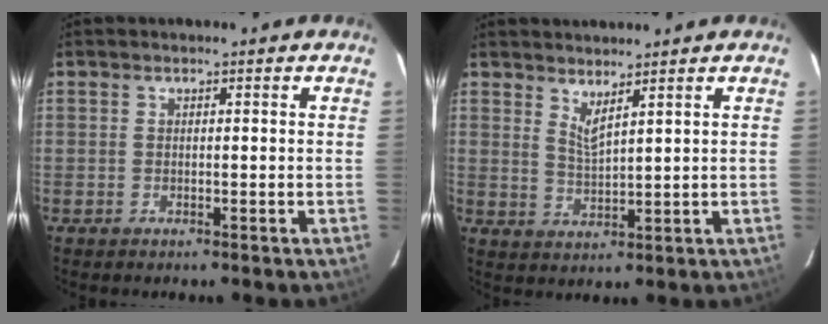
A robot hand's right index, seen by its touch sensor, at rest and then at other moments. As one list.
[{"total": 3.4, "force": [2.9, 0.0, 1.9], "torque": [-0.035, -0.010, 0.051]}]